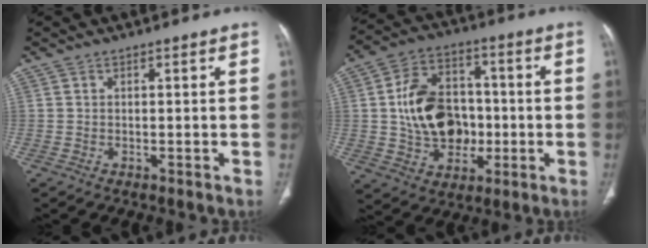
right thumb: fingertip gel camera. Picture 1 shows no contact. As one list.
[{"total": 16.1, "force": [-0.5, 12.1, 10.6], "torque": [-0.148, 0.023, -0.001]}]